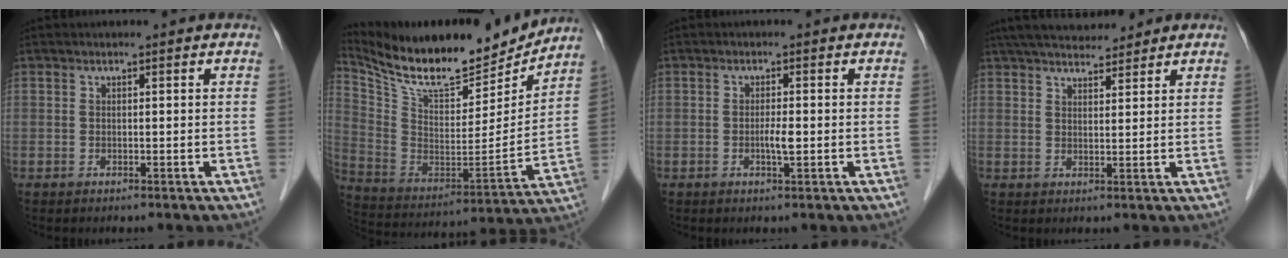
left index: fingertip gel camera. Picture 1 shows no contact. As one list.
[{"total": 21.1, "force": [18.9, 4.3, 8.5], "torque": [-0.166, -0.023, 0.313]}, {"total": 1.8, "force": [-0.4, 0.2, 1.8], "torque": [-0.034, -0.003, -0.008]}, {"total": 10.3, "force": [9.1, 2.1, 4.3], "torque": [-0.066, 0.023, 0.140]}]